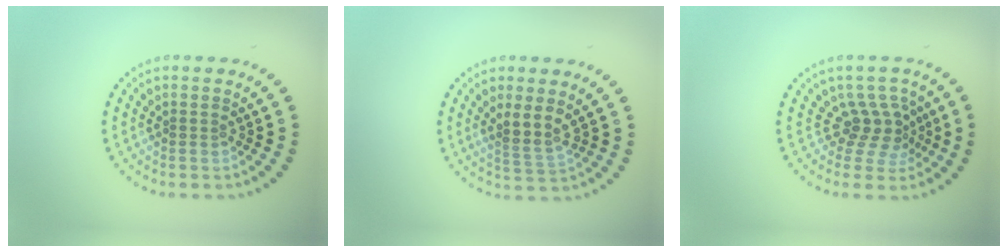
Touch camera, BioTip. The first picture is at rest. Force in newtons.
{"total": 2.3, "press": 1.8, "slide": 1.5}
{"total": 2.8, "press": 1.9, "slide": 2.1}